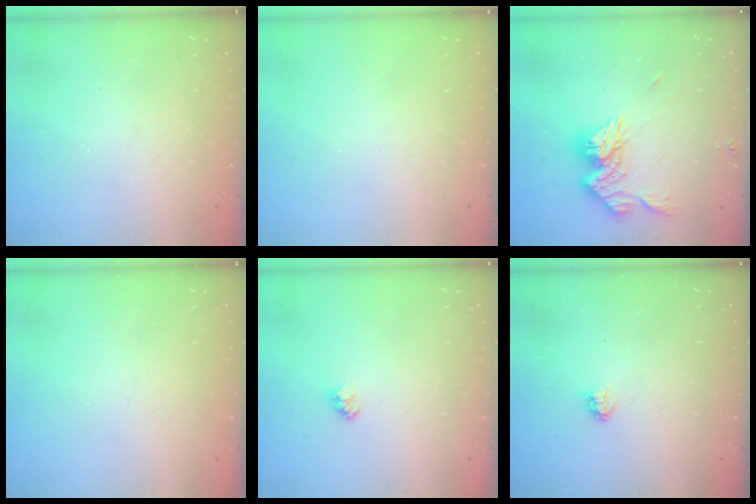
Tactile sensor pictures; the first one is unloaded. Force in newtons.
{"total": 0.0}
{"total": 14.1, "press": 14.1, "slide": 1.2}
{"total": 0.0}
{"total": 2.3, "press": 2.3, "slide": 0.3}
{"total": 3.0, "press": 3.0, "slide": 0.3}